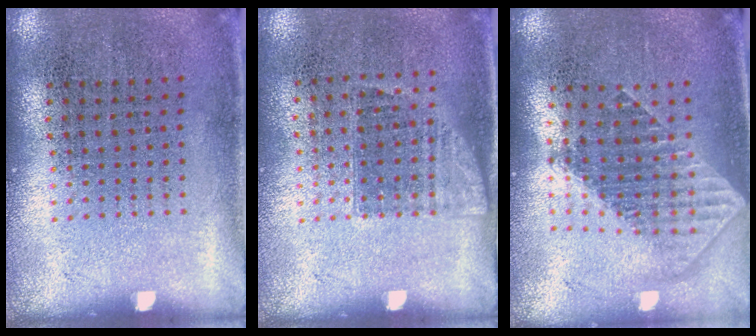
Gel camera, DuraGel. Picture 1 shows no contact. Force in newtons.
{"total": 1.0, "press": 0.8, "slide": 0.5}
{"total": 1.9, "press": 1.5, "slide": 1.2}